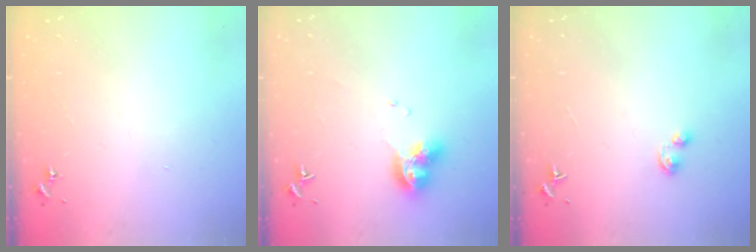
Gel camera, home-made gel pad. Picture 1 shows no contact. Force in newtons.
{"total": 10.2, "press": 10.2, "slide": 1.1}
{"total": 2.8, "press": 2.7, "slide": 0.4}